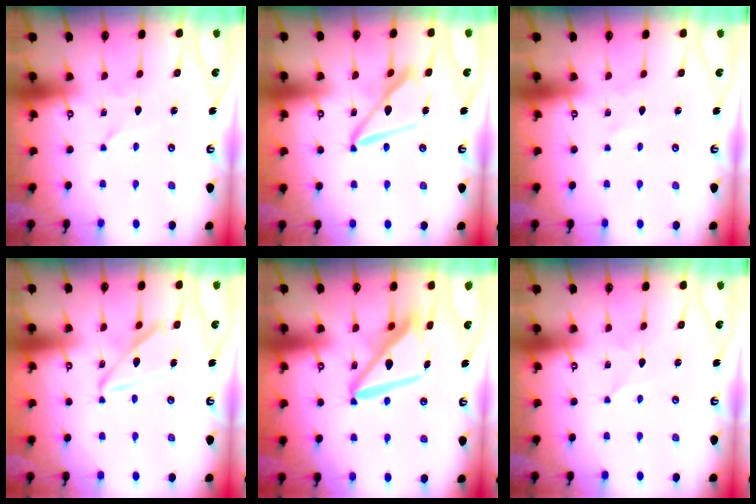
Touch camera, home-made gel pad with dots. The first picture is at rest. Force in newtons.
{"total": 14.1, "press": 14.0, "slide": 1.6}
{"total": 1.3, "press": 1.3, "slide": 0.1}
{"total": 14.2, "press": 14.1, "slide": 1.5}
{"total": 14.9, "press": 14.8, "slide": 1.6}
{"total": 2.4, "press": 2.4, "slide": 0.3}